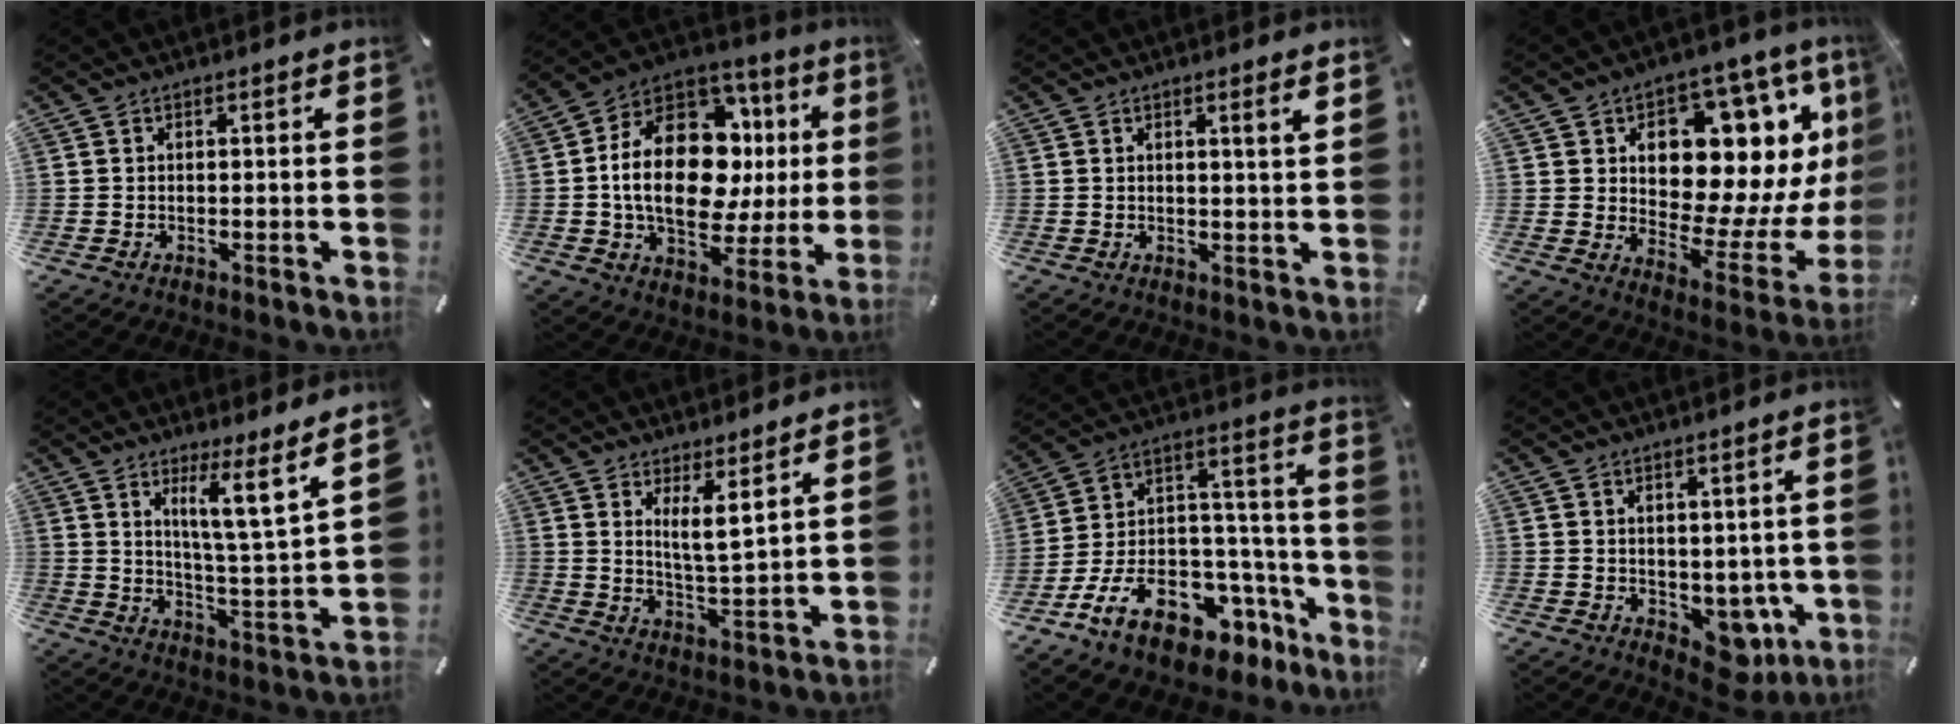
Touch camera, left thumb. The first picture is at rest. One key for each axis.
{"total": 23.8, "fx": 2.2, "fy": 15.5, "fz": 17.9, "tx": -0.322, "ty": -0.010, "tz": 0.041}
{"total": 2.8, "fx": 1.4, "fy": -0.1, "fz": 2.4, "tx": -0.047, "ty": -0.003, "tz": 0.022}
{"total": 16.4, "fx": 6.9, "fy": 10.5, "fz": 10.6, "tx": -0.129, "ty": -0.072, "tz": 0.113}
{"total": 10.7, "fx": 7.3, "fy": 0.4, "fz": 7.8, "tx": -0.130, "ty": -0.049, "tz": 0.116}
{"total": 6.6, "fx": 4.4, "fy": 0.6, "fz": 4.8, "tx": -0.084, "ty": -0.031, "tz": 0.072}
{"total": 19.3, "fx": -11.0, "fy": 11.3, "fz": 11.2, "tx": -0.174, "ty": 0.042, "tz": -0.170}
{"total": 6.0, "fx": -0.8, "fy": 4.1, "fz": 4.3, "tx": -0.031, "ty": -0.002, "tz": -0.010}